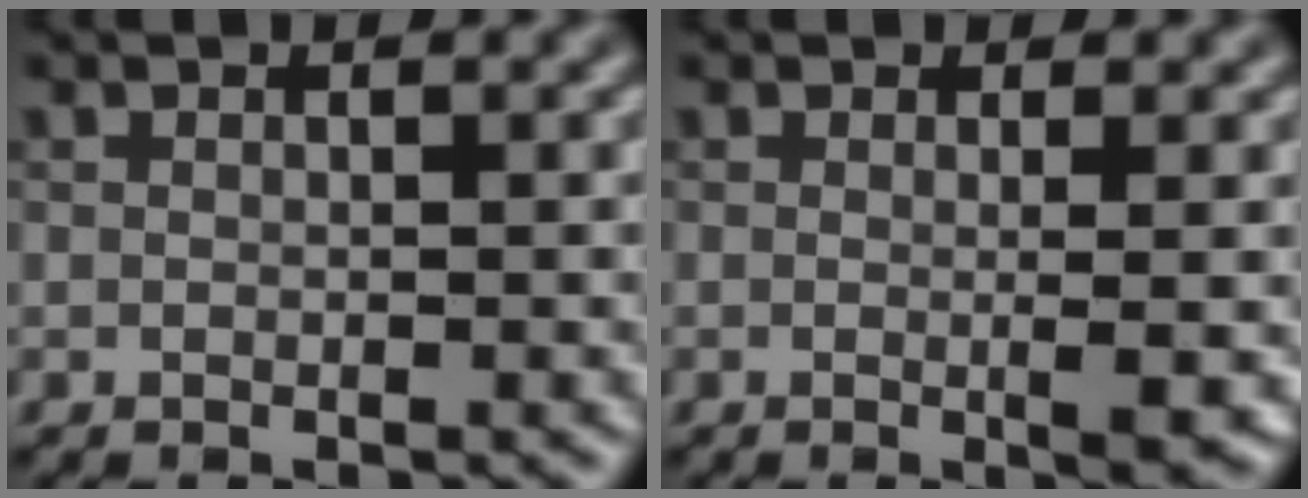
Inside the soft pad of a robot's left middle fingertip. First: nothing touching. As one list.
[{"total": 2.6, "force": [0.0, 0.6, 2.5], "torque": [-0.032, -0.004, -0.005]}]